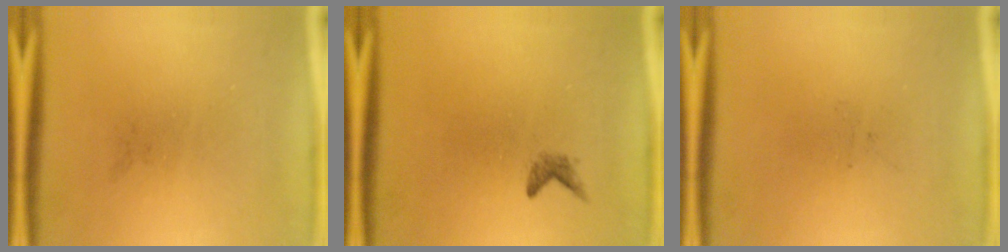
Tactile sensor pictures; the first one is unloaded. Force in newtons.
{"total": 0.9}
{"total": 0.0}